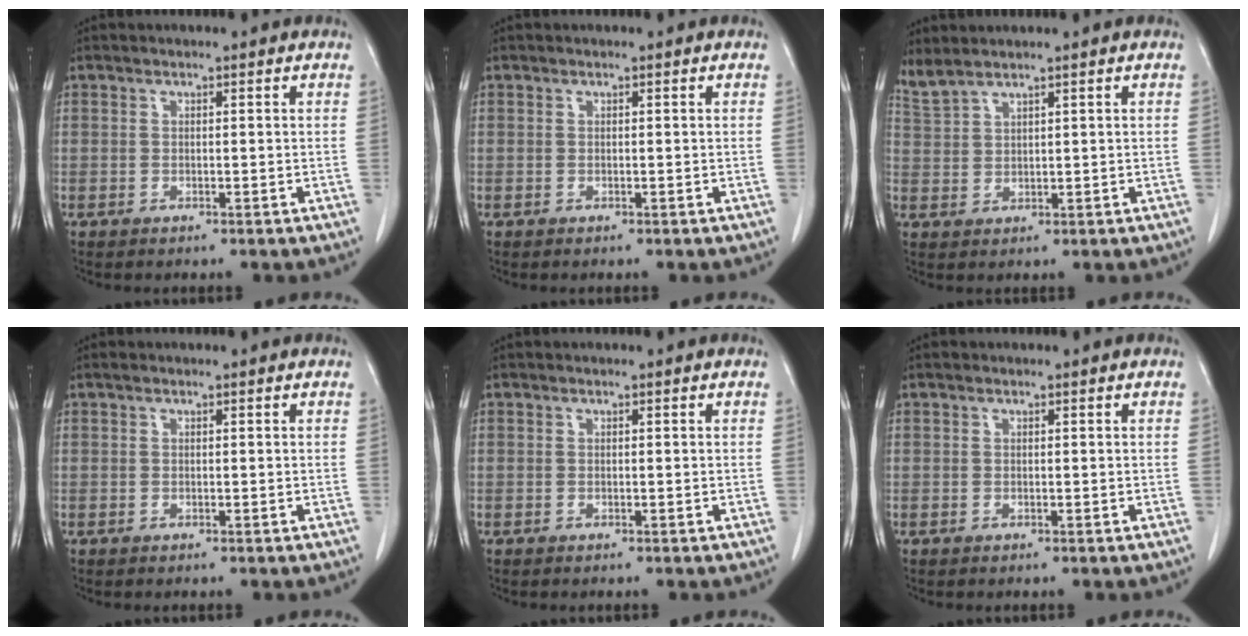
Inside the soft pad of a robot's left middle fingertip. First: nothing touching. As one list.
[{"total": 0.0}, {"total": 2.8, "force": [2.7, -0.2, 0.7], "torque": [-0.026, 0.008, 0.068]}, {"total": 0.0}, {"total": 0.0}, {"total": 0.0}]